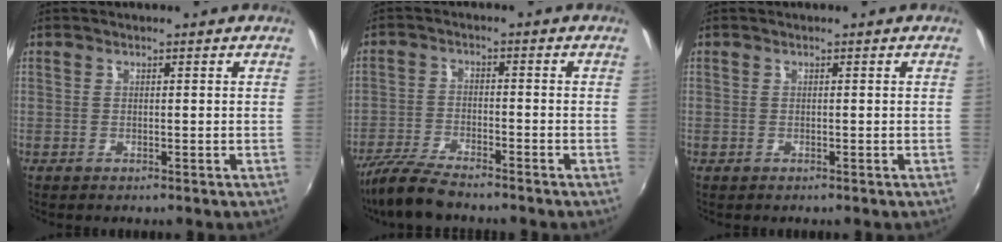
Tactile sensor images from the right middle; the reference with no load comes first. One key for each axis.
{"total": 8.2, "fx": -7.1, "fy": 1.6, "fz": 3.8, "tx": -0.096, "ty": -0.020, "tz": -0.136}
{"total": 0.0}